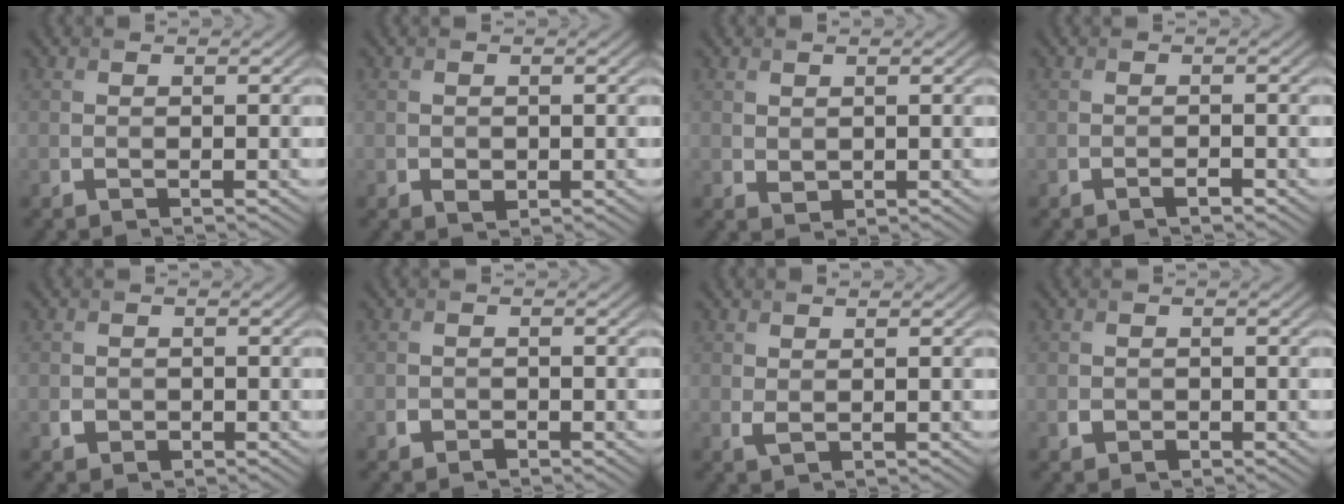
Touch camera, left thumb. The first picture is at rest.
{"total": 1.2, "force": [-0.2, 1.0, 0.6], "torque": [-0.012, -0.008, -0.002]}
{"total": 1.1, "force": [0.6, 0.8, 0.4], "torque": [-0.012, -0.004, 0.017]}
{"total": 0.9, "force": [-0.6, 0.2, 0.6], "torque": [-0.010, 0.000, -0.009]}
{"total": 1.3, "force": [-0.4, 1.2, 0.4], "torque": [-0.004, -0.007, -0.010]}
{"total": 1.1, "force": [-0.7, 0.9, 0.3], "torque": [-0.004, -0.002, -0.014]}
{"total": 1.0, "force": [0.5, 0.5, 0.8], "torque": [-0.023, -0.003, 0.013]}
{"total": 1.2, "force": [-0.4, 1.1, 0.4], "torque": [-0.005, -0.007, -0.009]}